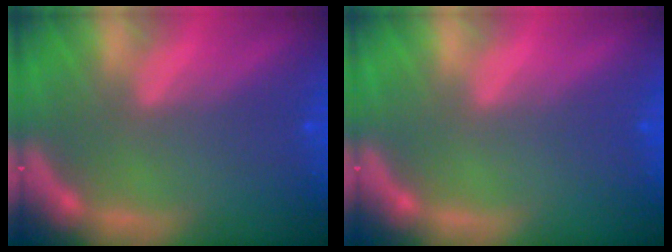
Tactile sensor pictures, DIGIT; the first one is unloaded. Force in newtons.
{"total": 0.0}